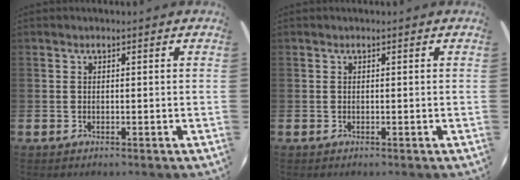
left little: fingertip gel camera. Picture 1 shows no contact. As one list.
[{"total": 0.0}]